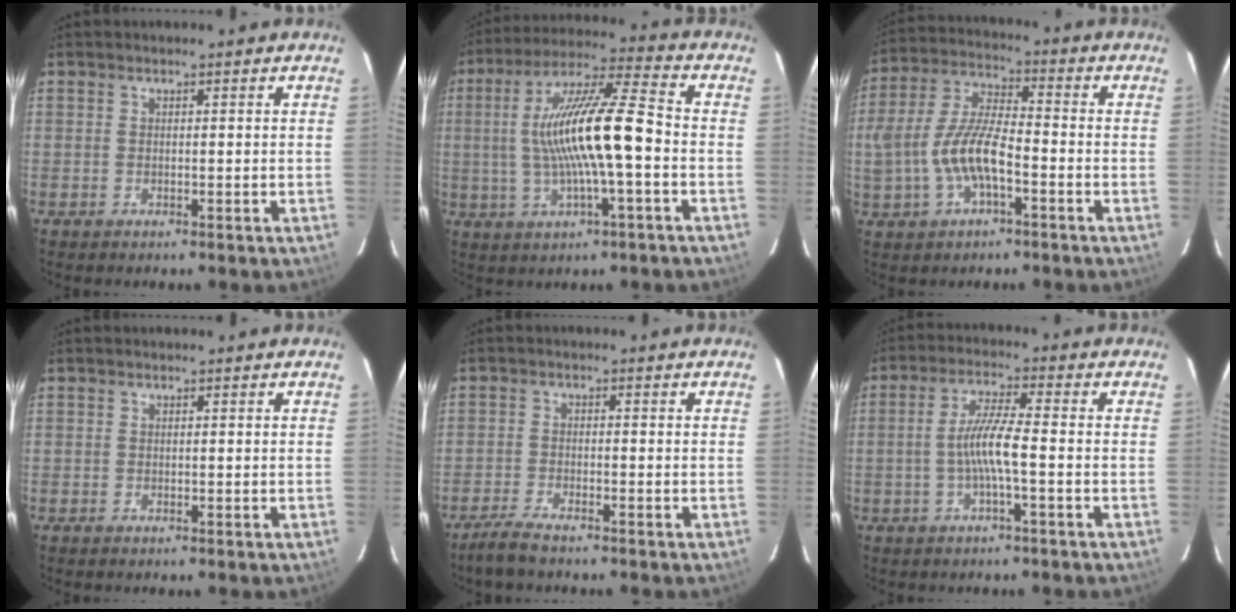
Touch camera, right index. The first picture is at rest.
{"total": 15.3, "force": [-1.4, 1.8, 15.2], "torque": [-0.282, 0.012, -0.023]}
{"total": 11.8, "force": [-3.4, 4.5, 10.3], "torque": [-0.221, 0.004, -0.059]}
{"total": 0.0}
{"total": 4.2, "force": [-3.6, 0.4, 2.1], "torque": [-0.068, -0.006, -0.074]}
{"total": 6.3, "force": [-1.6, 0.0, 6.0], "torque": [-0.124, 0.004, -0.030]}